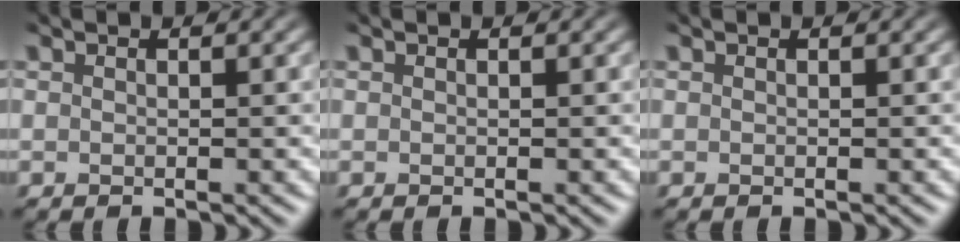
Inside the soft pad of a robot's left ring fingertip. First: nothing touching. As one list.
[{"total": 0.0}, {"total": 0.0}]